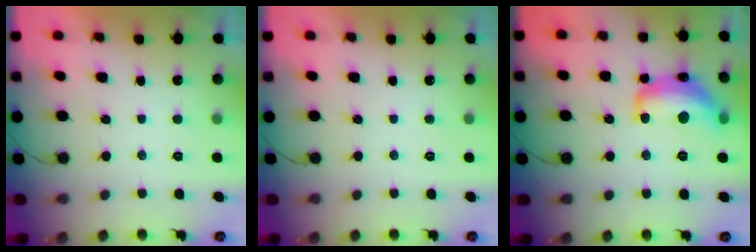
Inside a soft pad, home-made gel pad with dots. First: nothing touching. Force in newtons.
{"total": 0.0}
{"total": 14.6, "press": 14.5, "slide": 0.8}